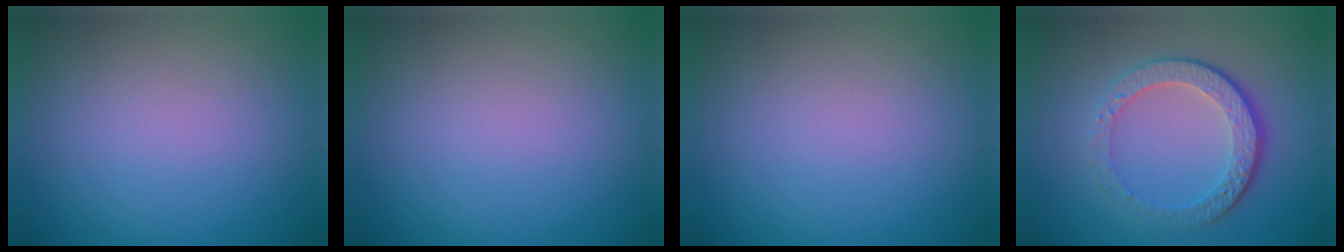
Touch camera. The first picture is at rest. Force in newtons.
{"total": 0.0}
{"total": 0.0}
{"total": 4.6, "press": 3.4, "slide": 3.2}